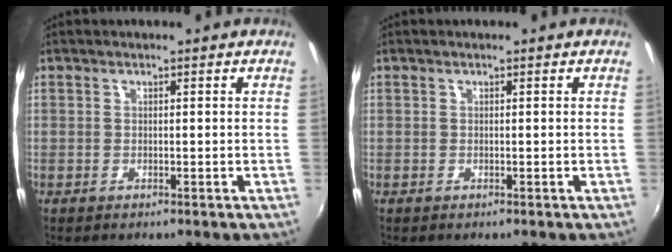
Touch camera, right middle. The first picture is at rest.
{"total": 0.0}